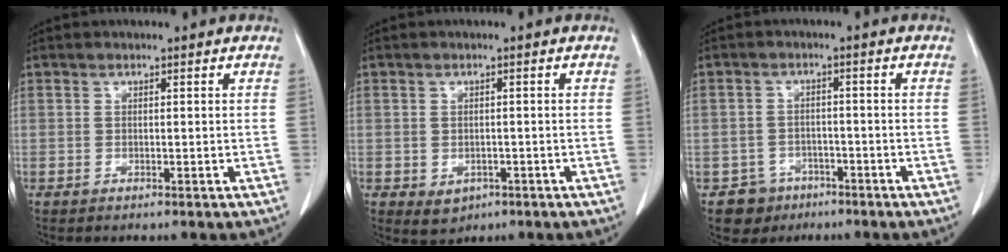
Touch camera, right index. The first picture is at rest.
{"total": 2.8, "force": [-1.1, 2.2, 1.3], "torque": [-0.015, 0.000, -0.002]}
{"total": 4.6, "force": [-2.8, 3.7, -0.1], "torque": [0.005, 0.013, -0.041]}